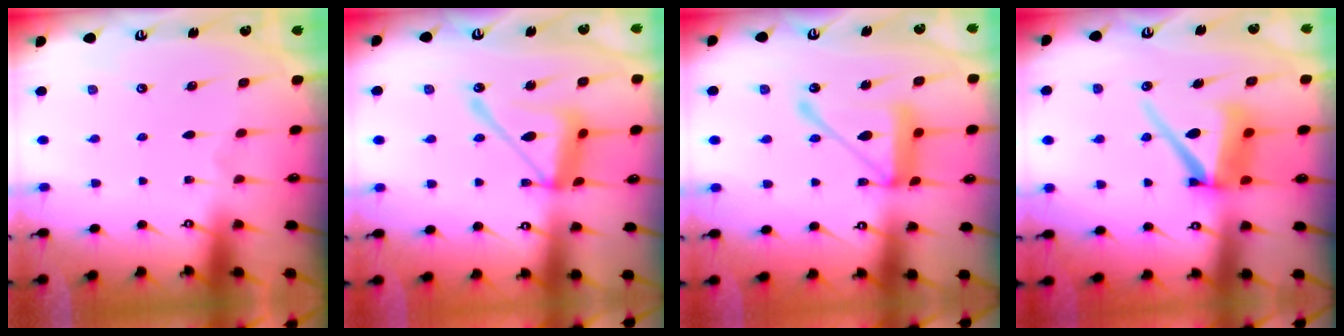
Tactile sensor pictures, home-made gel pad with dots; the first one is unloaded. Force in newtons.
{"total": 14.2, "press": 14.1, "slide": 1.3}
{"total": 17.4, "press": 17.3, "slide": 1.8}
{"total": 11.4, "press": 11.3, "slide": 1.2}